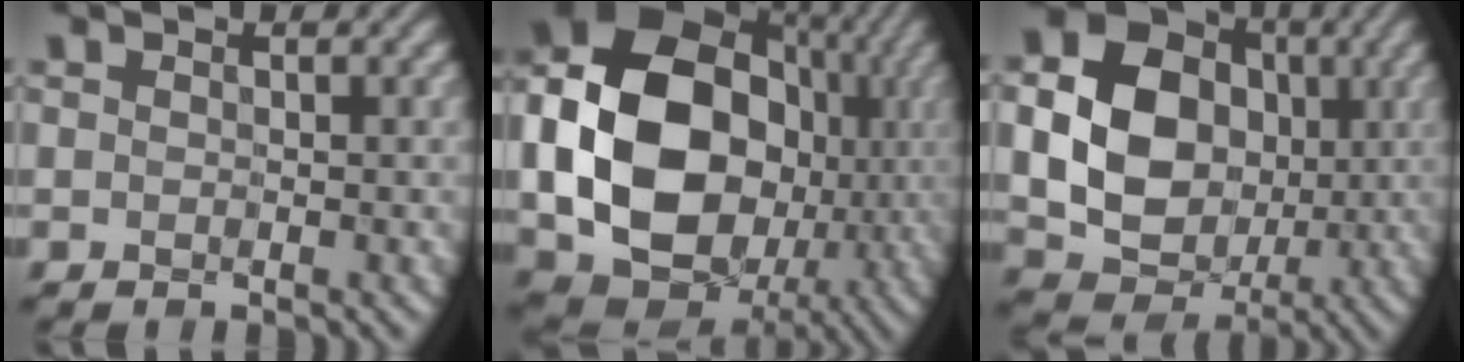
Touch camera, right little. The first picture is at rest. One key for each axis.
{"total": 17.0, "fx": -1.3, "fy": 13.4, "fz": 10.3, "tx": -0.220, "ty": -0.015, "tz": -0.030}
{"total": 14.8, "fx": 0.4, "fy": 12.5, "fz": 7.9, "tx": -0.180, "ty": -0.003, "tz": 0.009}